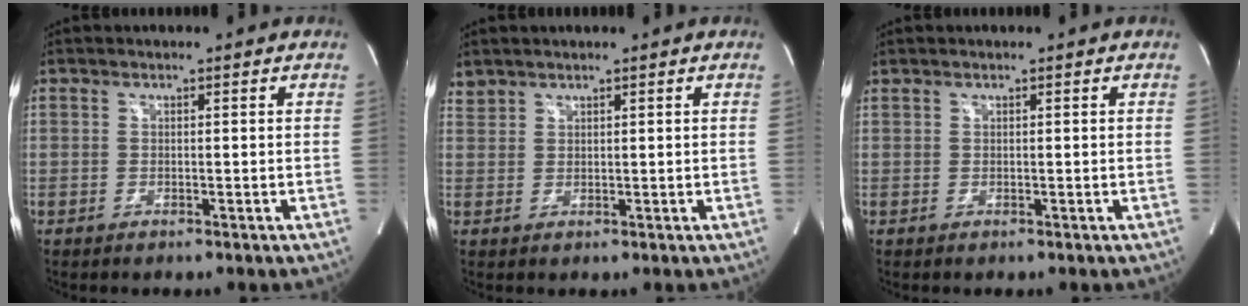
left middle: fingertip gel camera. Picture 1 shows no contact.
{"total": 1.6, "force": [1.6, 0.5, -0.1], "torque": [0.000, 0.011, 0.034]}
{"total": 0.0}